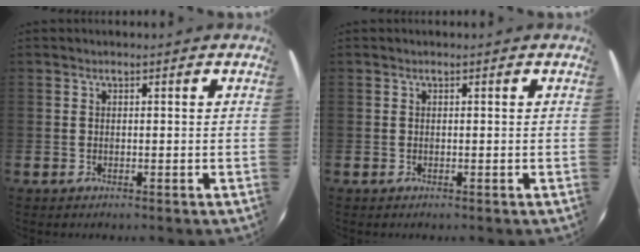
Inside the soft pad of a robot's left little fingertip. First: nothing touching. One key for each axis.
{"total": 0.0}